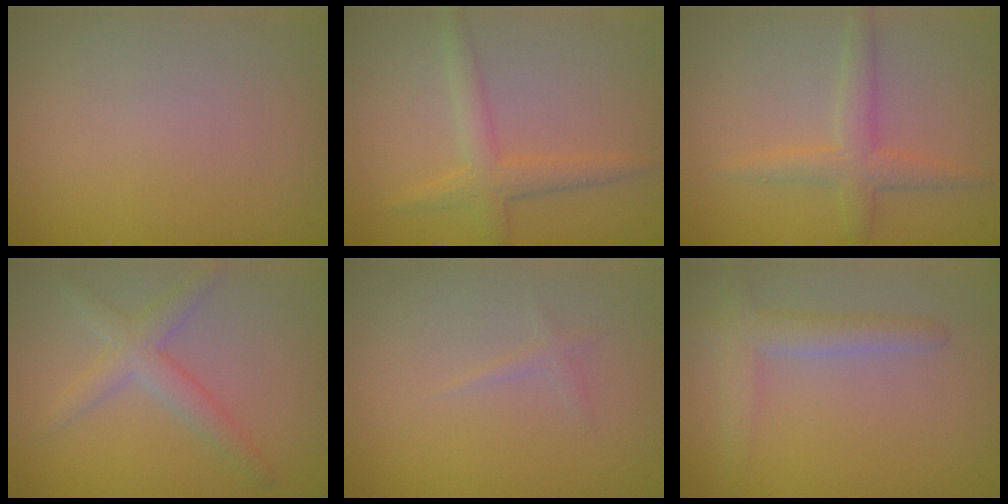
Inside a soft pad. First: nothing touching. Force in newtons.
{"total": 2.7, "press": 2.7, "slide": 0.2}
{"total": 2.8, "press": 2.8, "slide": 0.1}
{"total": 3.0, "press": 3.0, "slide": 0.1}
{"total": 0.7, "press": 0.7, "slide": 0.0}
{"total": 2.9, "press": 2.9, "slide": 0.2}